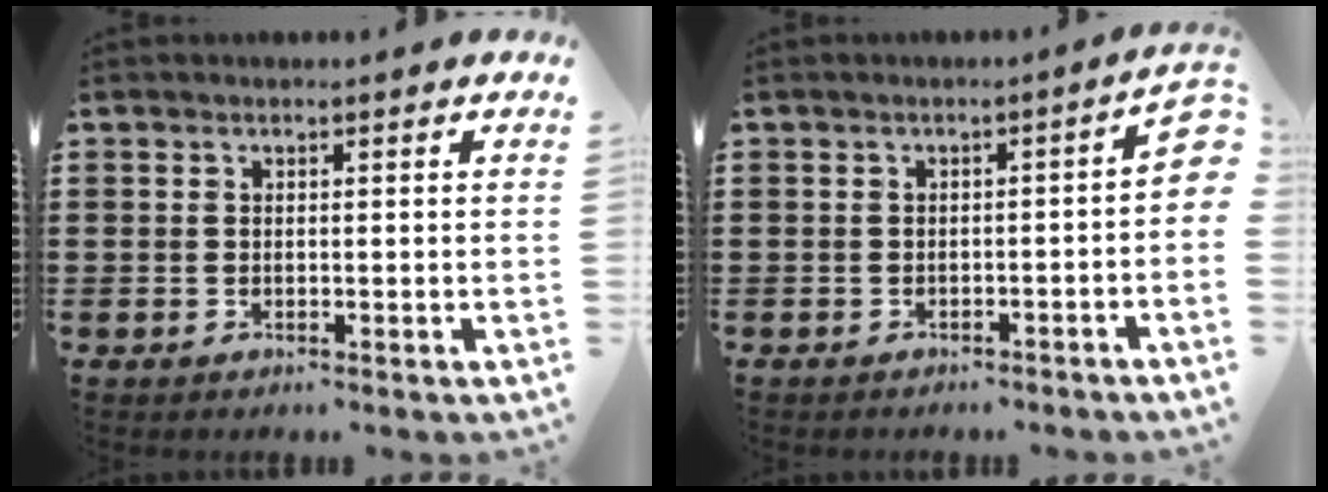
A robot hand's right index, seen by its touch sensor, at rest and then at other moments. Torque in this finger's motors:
{"motor_torque": [0.26, 0.23, 0.39, 0.02]}